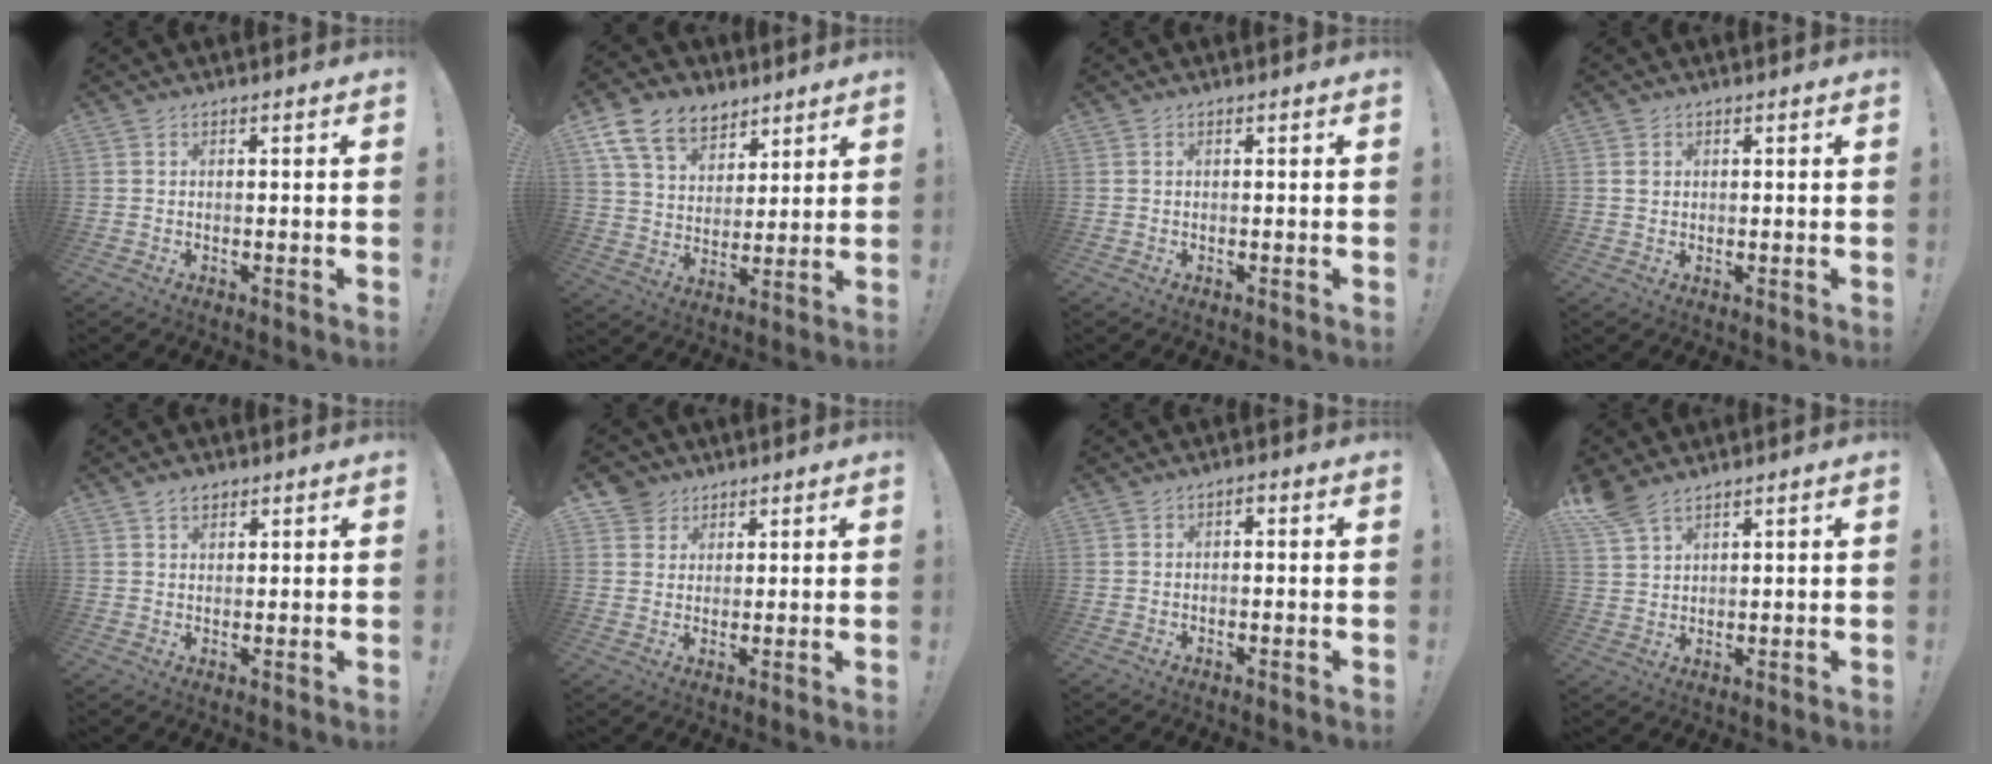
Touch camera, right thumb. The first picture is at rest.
{"total": 14.4, "force": [8.9, 9.5, 6.1], "torque": [-0.109, -0.049, 0.173]}
{"total": 0.0}
{"total": 1.5, "force": [0.6, 1.3, 0.4], "torque": [0.001, 0.001, 0.009]}
{"total": 3.0, "force": [2.0, 1.9, 1.1], "torque": [-0.017, -0.006, 0.037]}
{"total": 4.8, "force": [3.3, 3.5, 0.3], "torque": [-0.004, -0.020, 0.063]}
{"total": 0.9, "force": [-0.6, 0.5, 0.5], "torque": [-0.013, 0.007, -0.011]}
{"total": 6.6, "force": [5.2, 2.4, 3.2], "torque": [-0.060, -0.026, 0.102]}